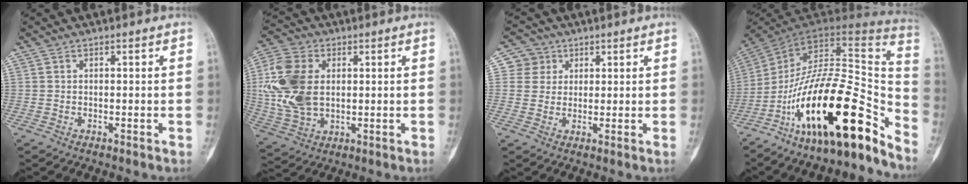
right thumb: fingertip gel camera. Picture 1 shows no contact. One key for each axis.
{"total": 14.9, "fx": 1.8, "fy": 9.9, "fz": 11.0, "tx": -0.232, "ty": 0.001, "tz": 0.038}
{"total": 4.6, "fx": 1.7, "fy": 4.3, "fz": 0.1, "tx": 0.028, "ty": -0.003, "tz": 0.024}
{"total": 24.8, "fx": -16.1, "fy": 7.1, "fz": 17.5, "tx": -0.242, "ty": 0.113, "tz": -0.268}